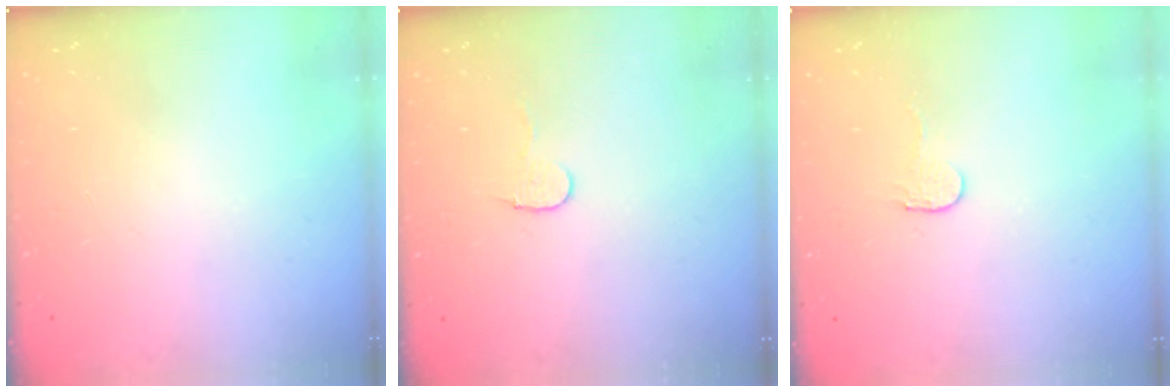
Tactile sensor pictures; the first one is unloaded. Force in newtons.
{"total": 5.0, "press": 5.0, "slide": 0.4}
{"total": 2.7, "press": 2.7, "slide": 0.2}